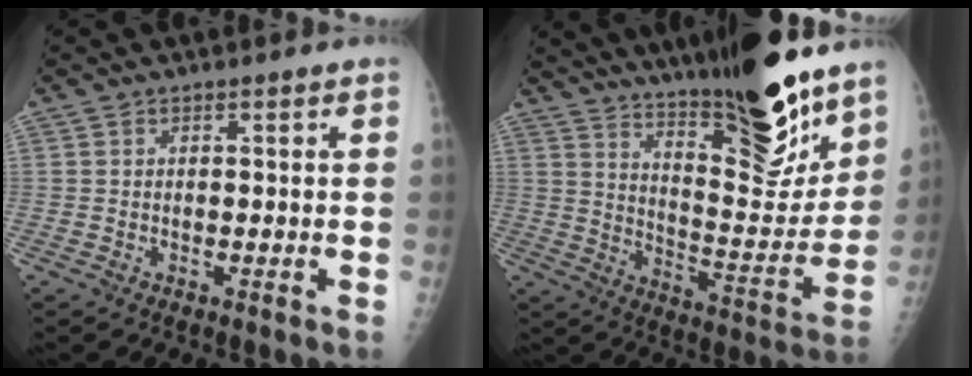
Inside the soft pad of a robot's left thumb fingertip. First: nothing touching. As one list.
[{"total": 23.2, "force": [17.3, 5.5, 14.5], "torque": [-0.177, -0.109, 0.269]}]